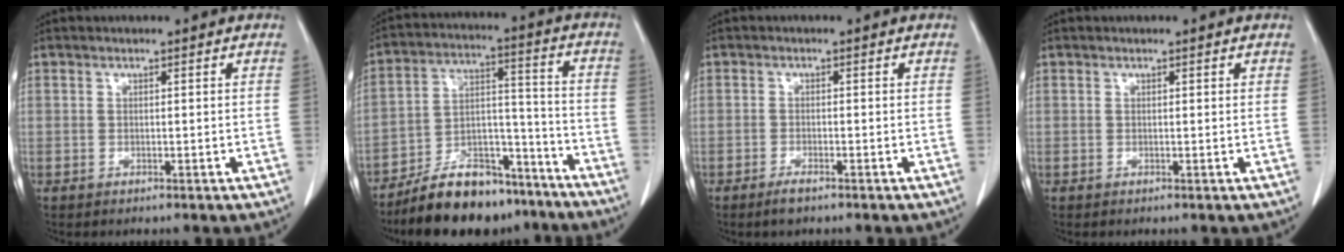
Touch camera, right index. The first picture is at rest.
{"total": 15.2, "force": [-12.4, 5.8, 6.6], "torque": [-0.098, 0.039, -0.205]}
{"total": 2.1, "force": [-1.6, 0.4, 1.3], "torque": [-0.028, -0.003, -0.028]}
{"total": 0.0}